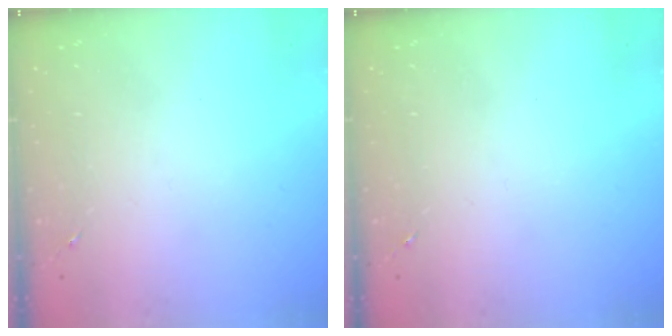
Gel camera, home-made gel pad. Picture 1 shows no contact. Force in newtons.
{"total": 0.0}